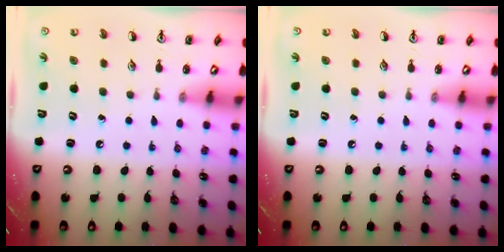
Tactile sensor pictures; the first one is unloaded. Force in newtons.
{"total": 0.0}